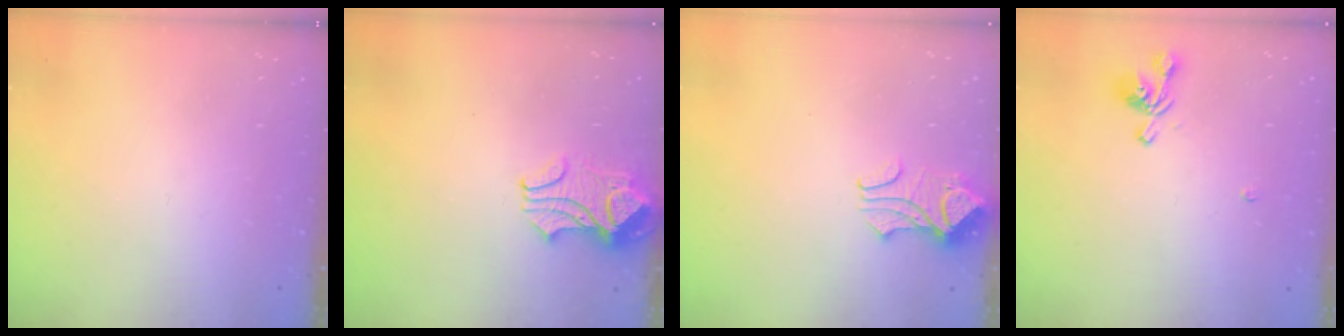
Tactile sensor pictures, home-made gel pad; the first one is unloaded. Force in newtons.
{"total": 2.5, "press": 2.4, "slide": 0.6}
{"total": 1.5, "press": 1.3, "slide": 0.9}
{"total": 0.9, "press": 0.0, "slide": 0.9}